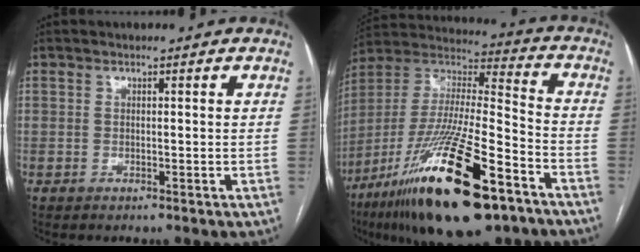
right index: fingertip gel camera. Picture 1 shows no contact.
{"total": 28.2, "force": [-15.7, 6.0, 22.6], "torque": [-0.433, -0.044, -0.273]}